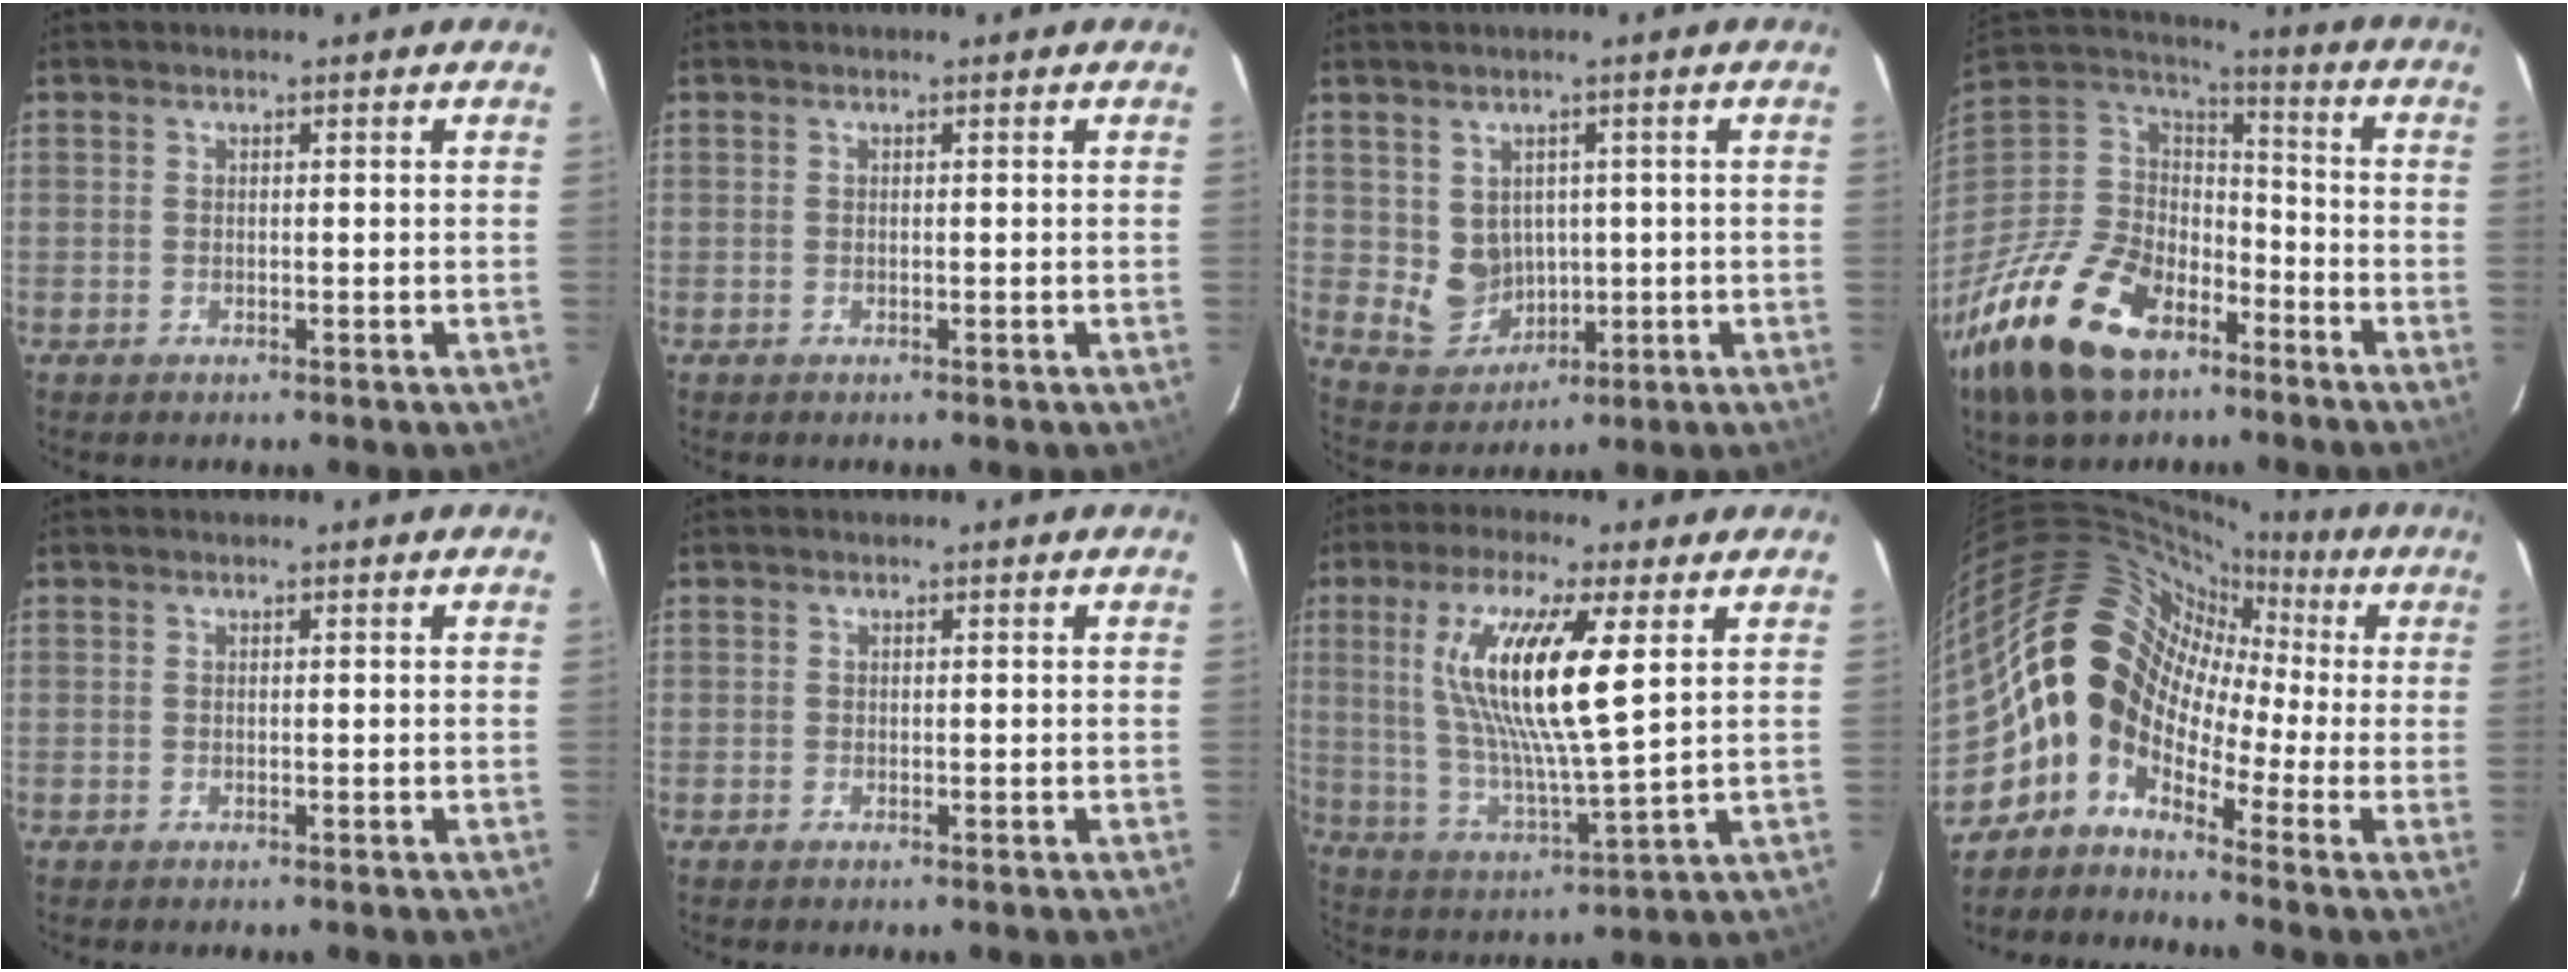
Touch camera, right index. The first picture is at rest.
{"total": 0.0}
{"total": 6.5, "force": [0.7, 6.1, 2.3], "torque": [-0.053, 0.002, 0.037]}
{"total": 23.9, "force": [-14.5, 14.1, 12.8], "torque": [-0.297, -0.005, -0.246]}
{"total": 0.0}
{"total": 0.5, "force": [-0.2, 0.5, -0.1], "torque": [0.000, 0.000, -0.004]}
{"total": 16.8, "force": [5.2, 2.3, 15.8], "torque": [-0.300, -0.005, 0.105]}
{"total": 13.3, "force": [-2.3, 10.7, 7.6], "torque": [-0.121, 0.030, -0.076]}